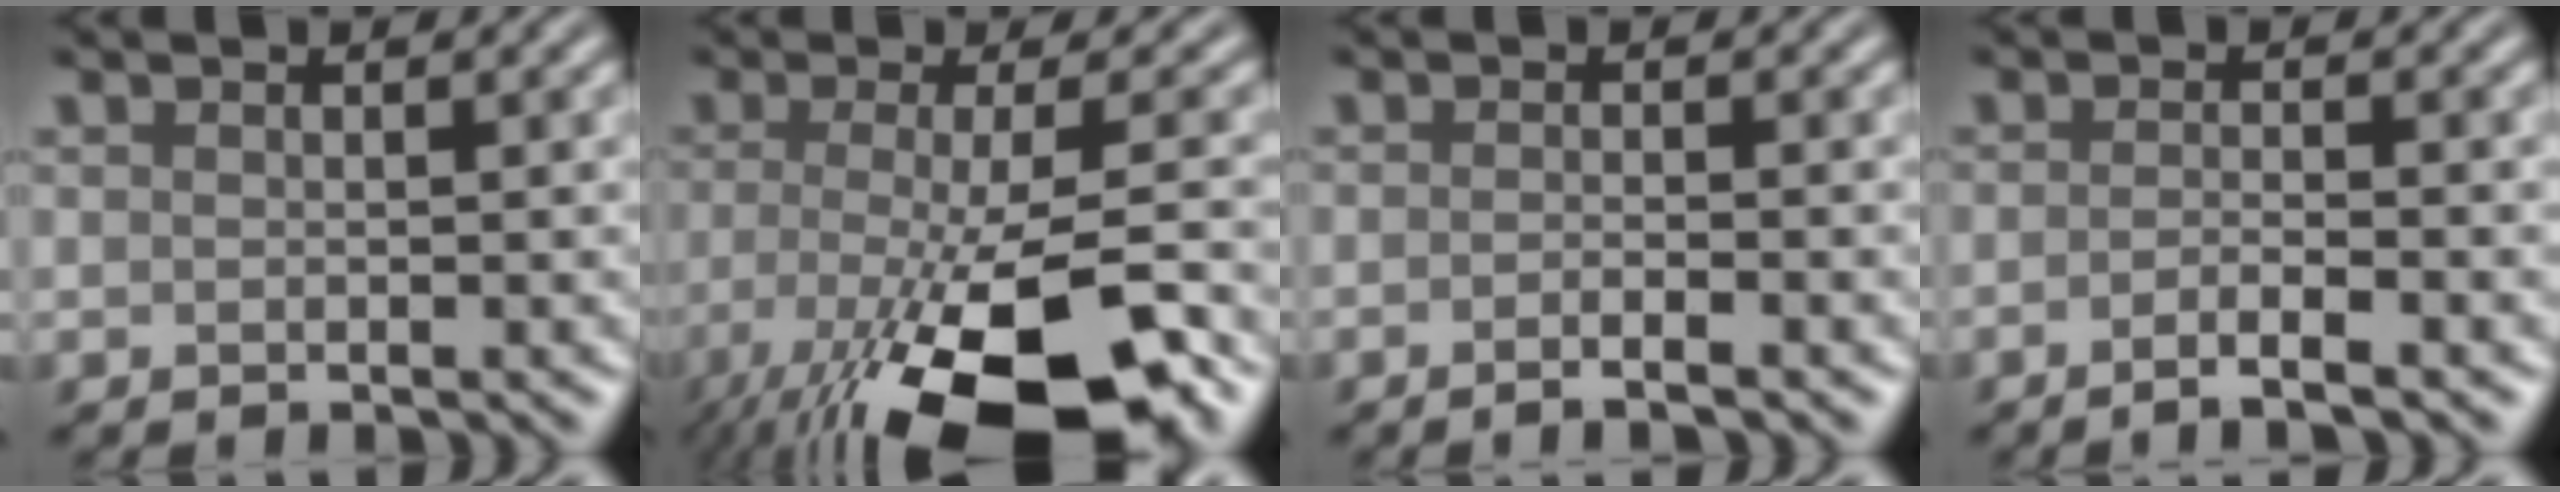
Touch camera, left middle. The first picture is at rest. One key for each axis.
{"total": 13.8, "fx": -7.1, "fy": 3.8, "fz": 11.2, "tx": -0.189, "ty": -0.030, "tz": -0.116}
{"total": 1.7, "fx": -1.1, "fy": 0.4, "fz": 1.3, "tx": -0.008, "ty": -0.007, "tz": -0.023}
{"total": 2.4, "fx": -1.6, "fy": 0.4, "fz": 1.8, "tx": -0.022, "ty": -0.003, "tz": -0.037}